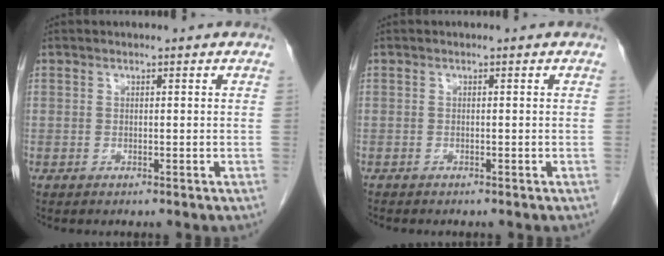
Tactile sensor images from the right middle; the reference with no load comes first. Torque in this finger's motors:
{"motor_torque": [0.26, 0.20, -0.04, 0.01]}